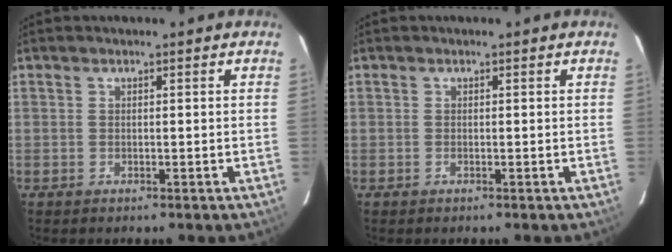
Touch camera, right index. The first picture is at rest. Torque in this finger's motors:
{"motor_torque": [0.28, 0.08, 0.04, 0.01]}